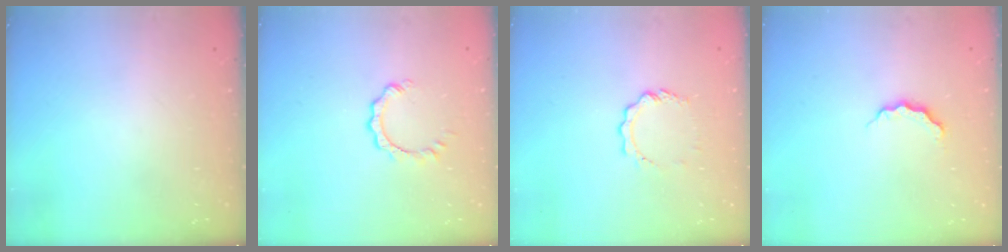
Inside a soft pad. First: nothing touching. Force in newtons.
{"total": 2.9, "press": 2.8, "slide": 0.3}
{"total": 6.5, "press": 6.5, "slide": 0.6}
{"total": 4.2, "press": 4.2, "slide": 0.3}